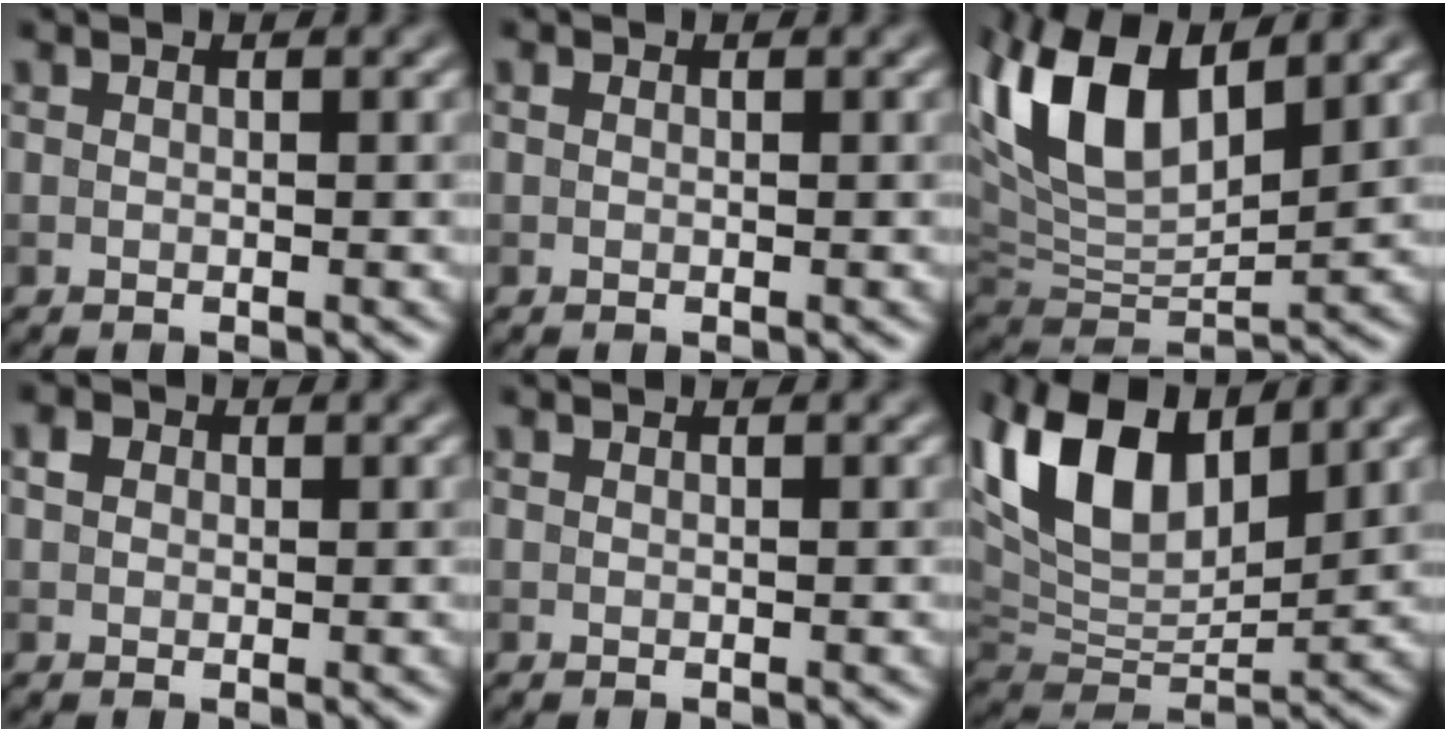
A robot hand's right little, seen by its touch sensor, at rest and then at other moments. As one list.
[{"total": 0.0}, {"total": 9.9, "force": [4.5, 4.4, 7.6], "torque": [-0.160, 0.014, 0.083]}, {"total": 1.1, "force": [0.3, 1.0, 0.4], "torque": [-0.006, 0.003, 0.001]}, {"total": 0.0}, {"total": 11.3, "force": [5.7, 5.6, 7.9], "torque": [-0.171, 0.021, 0.100]}]